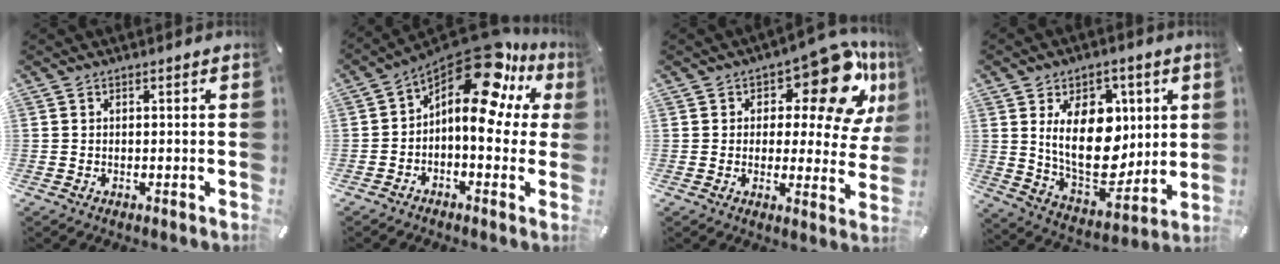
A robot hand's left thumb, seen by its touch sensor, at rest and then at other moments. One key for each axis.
{"total": 17.2, "fx": 9.5, "fy": 7.1, "fz": 12.4, "tx": -0.199, "ty": -0.079, "tz": 0.157}
{"total": 16.9, "fx": 9.7, "fy": 7.7, "fz": 11.6, "tx": -0.148, "ty": -0.070, "tz": 0.160}
{"total": 19.5, "fx": 4.5, "fy": 12.7, "fz": 14.1, "tx": -0.242, "ty": -0.029, "tz": 0.078}